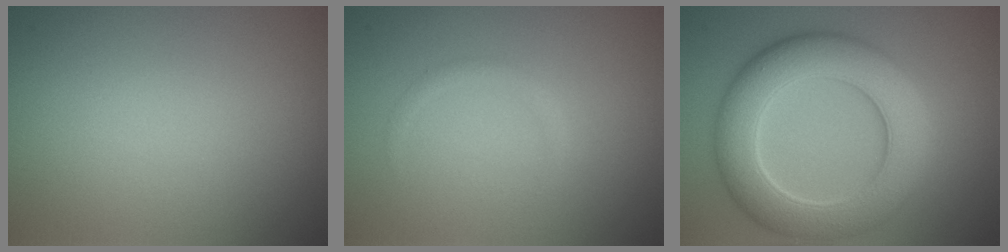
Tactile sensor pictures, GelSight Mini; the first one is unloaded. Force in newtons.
{"total": 0.7, "press": 0.7, "slide": 0.1}
{"total": 8.6, "press": 8.6, "slide": 0.6}